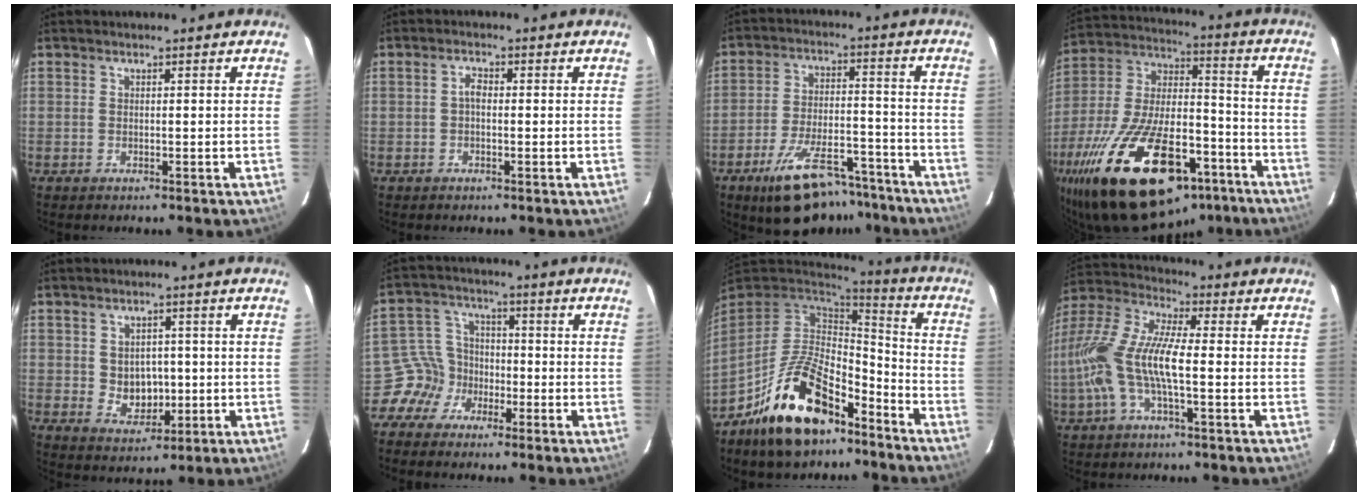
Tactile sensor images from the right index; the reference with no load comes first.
{"total": 1.6, "force": [-0.3, 0.9, 1.3], "torque": [-0.027, 0.008, -0.007]}
{"total": 17.0, "force": [-12.6, 6.7, 9.2], "torque": [-0.168, -0.001, -0.184]}
{"total": 33.9, "force": [-20.7, 14.9, 22.4], "torque": [-0.425, -0.017, -0.312]}
{"total": 5.8, "force": [-0.2, 5.0, 3.0], "torque": [-0.055, 0.003, 0.012]}
{"total": 6.3, "force": [-3.9, 5.0, -0.2], "torque": [-0.003, 0.031, -0.080]}
{"total": 19.1, "force": [-12.2, 9.0, 11.7], "torque": [-0.238, 0.010, -0.198]}
{"total": 15.7, "force": [-2.6, 4.1, 14.9], "torque": [-0.299, 0.000, -0.054]}